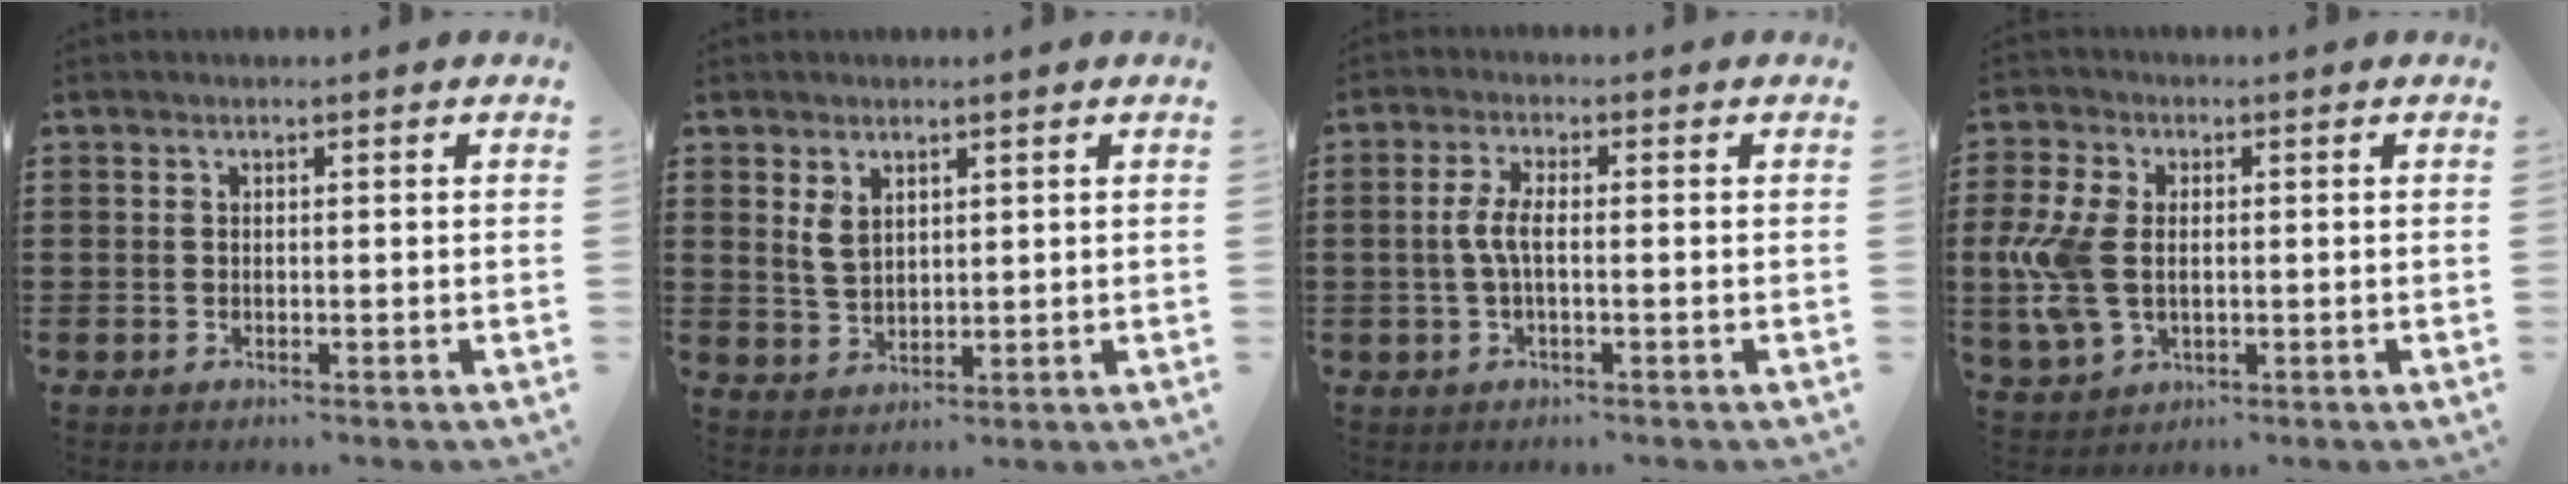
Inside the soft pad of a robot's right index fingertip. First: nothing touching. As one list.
[{"total": 3.3, "force": [1.6, 2.1, 2.0], "torque": [-0.046, 0.007, 0.030]}, {"total": 3.9, "force": [-0.4, 1.1, 3.7], "torque": [-0.089, -0.003, -0.017]}, {"total": 8.4, "force": [-0.2, 5.4, 6.5], "torque": [-0.178, -0.002, -0.014]}]